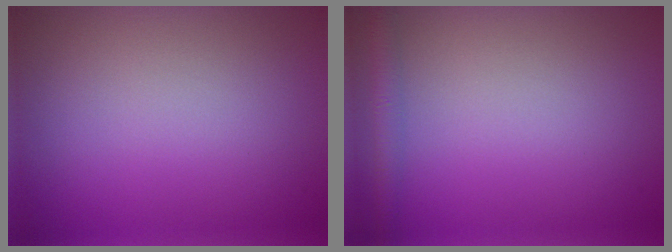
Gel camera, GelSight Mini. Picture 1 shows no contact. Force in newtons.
{"total": 2.1, "press": 2.1, "slide": 0.1}